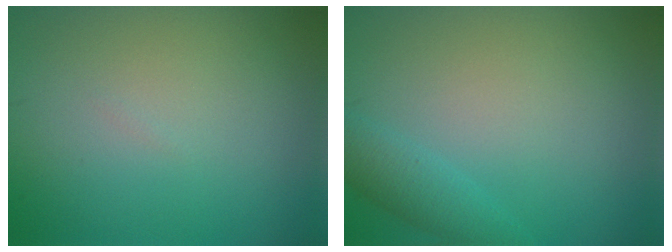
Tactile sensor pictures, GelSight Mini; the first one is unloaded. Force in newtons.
{"total": 2.1, "press": 2.1, "slide": 0.2}